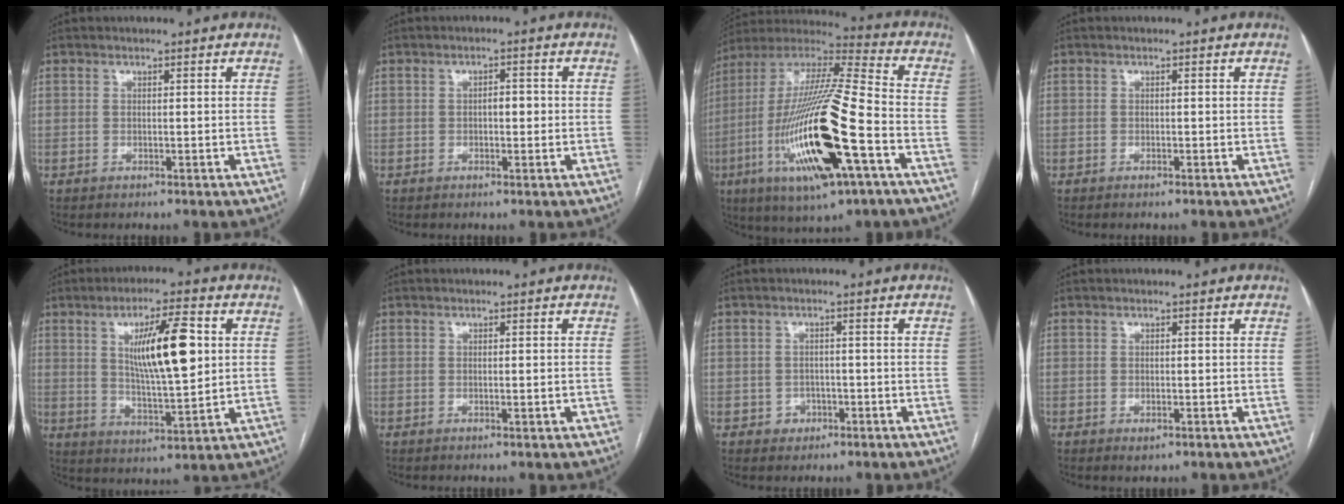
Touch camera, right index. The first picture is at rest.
{"total": 2.0, "force": [-0.2, 0.9, 1.8], "torque": [-0.025, 0.006, -0.001]}
{"total": 25.3, "force": [-7.6, 3.5, 23.9], "torque": [-0.494, -0.035, -0.134]}
{"total": 0.6, "force": [-0.4, -0.1, 0.4], "torque": [-0.011, 0.000, -0.005]}
{"total": 12.1, "force": [3.0, 2.1, 11.5], "torque": [-0.197, 0.002, 0.056]}
{"total": 1.0, "force": [-0.3, 0.2, 1.0], "torque": [-0.017, 0.000, 0.001]}
{"total": 2.3, "force": [-1.0, 2.1, 0.4], "torque": [-0.001, 0.009, -0.012]}
{"total": 1.1, "force": [-0.6, 0.4, 0.8], "torque": [-0.014, -0.002, -0.002]}